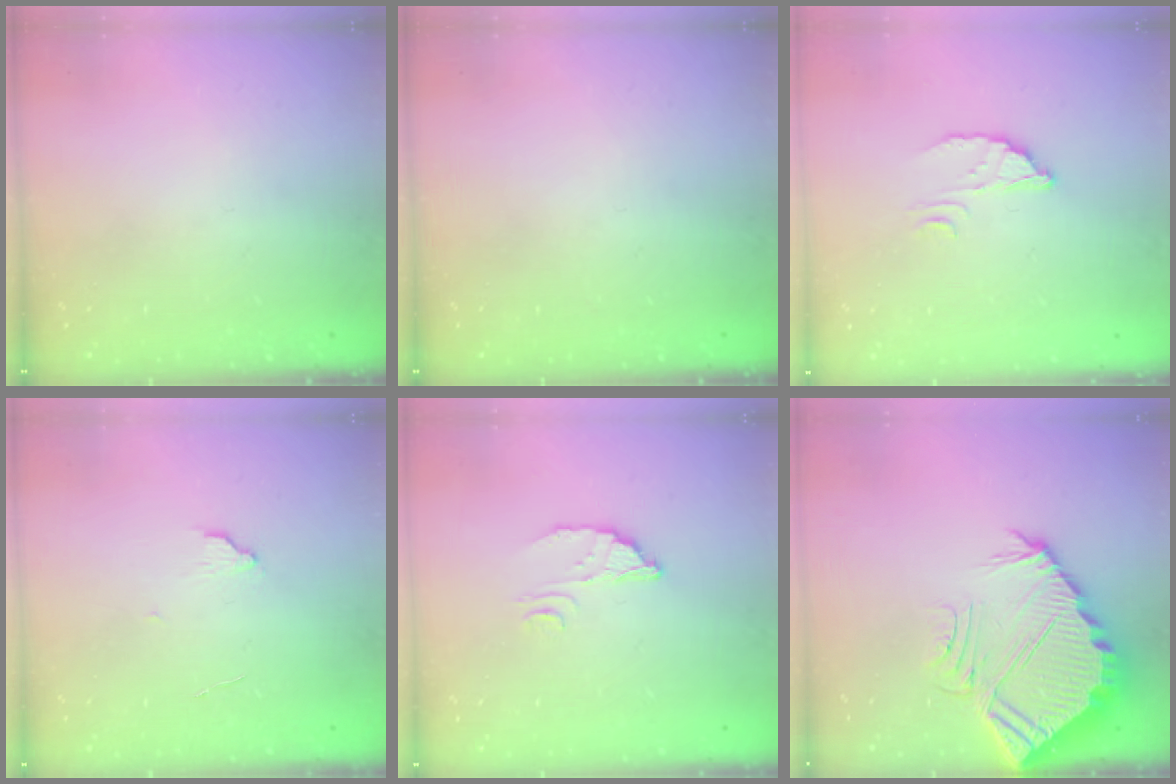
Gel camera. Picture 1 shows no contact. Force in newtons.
{"total": 0.0}
{"total": 2.8, "press": 2.8, "slide": 0.2}
{"total": 3.8, "press": 3.7, "slide": 0.4}
{"total": 3.3, "press": 3.3, "slide": 0.2}
{"total": 8.4, "press": 8.4, "slide": 0.6}